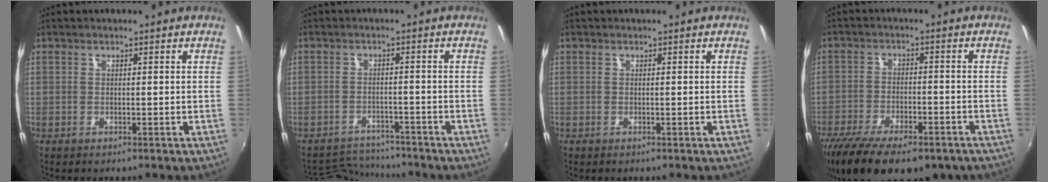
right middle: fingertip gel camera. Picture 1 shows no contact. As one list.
[{"total": 7.1, "force": [-7.0, 1.3, 0.3], "torque": [-0.025, 0.008, -0.114]}, {"total": 0.0}, {"total": 19.7, "force": [-13.6, 8.0, 11.8], "torque": [-0.242, -0.049, -0.205]}]